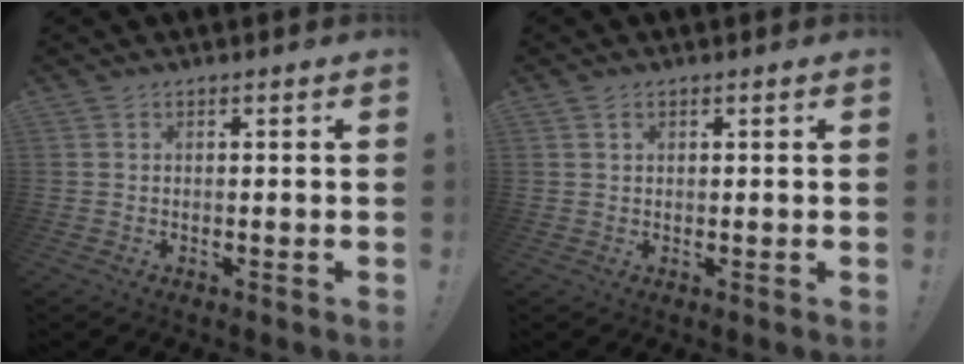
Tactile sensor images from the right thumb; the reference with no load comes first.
{"total": 1.0, "force": [0.6, 0.6, 0.5], "torque": [-0.011, 0.002, 0.011]}